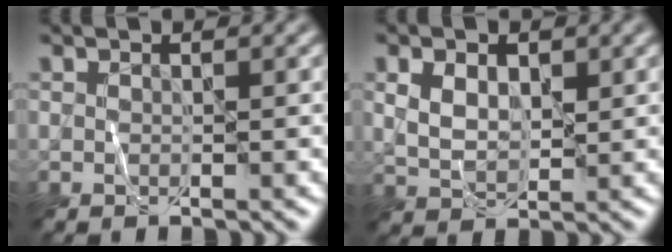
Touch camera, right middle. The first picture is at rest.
{"total": 3.3, "force": [1.1, 2.1, 2.3], "torque": [-0.048, -0.002, 0.023]}